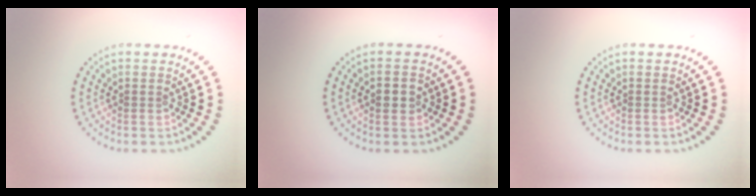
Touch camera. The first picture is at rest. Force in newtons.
{"total": 1.5, "press": 1.5, "slide": 0.2}
{"total": 0.0}